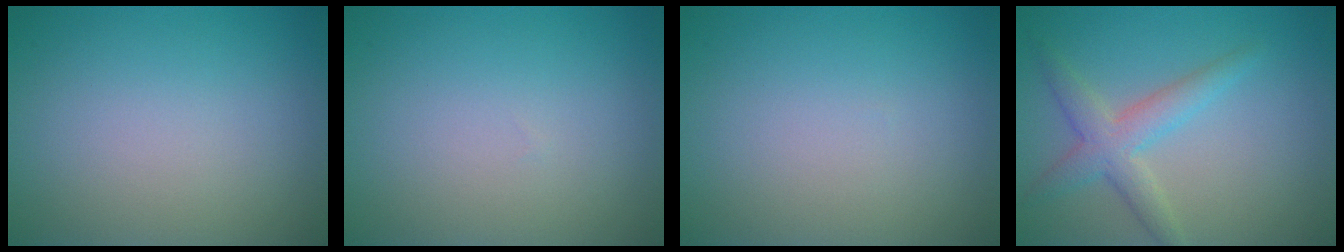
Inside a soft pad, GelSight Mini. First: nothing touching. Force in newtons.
{"total": 0.0}
{"total": 0.0}
{"total": 3.5, "press": 3.5, "slide": 0.1}